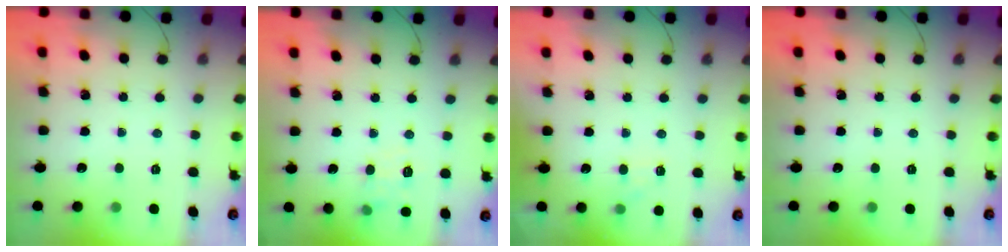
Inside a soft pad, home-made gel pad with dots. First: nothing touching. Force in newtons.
{"total": 8.0, "press": 7.8, "slide": 1.7}
{"total": 4.7, "press": 4.4, "slide": 1.5}
{"total": 0.0}